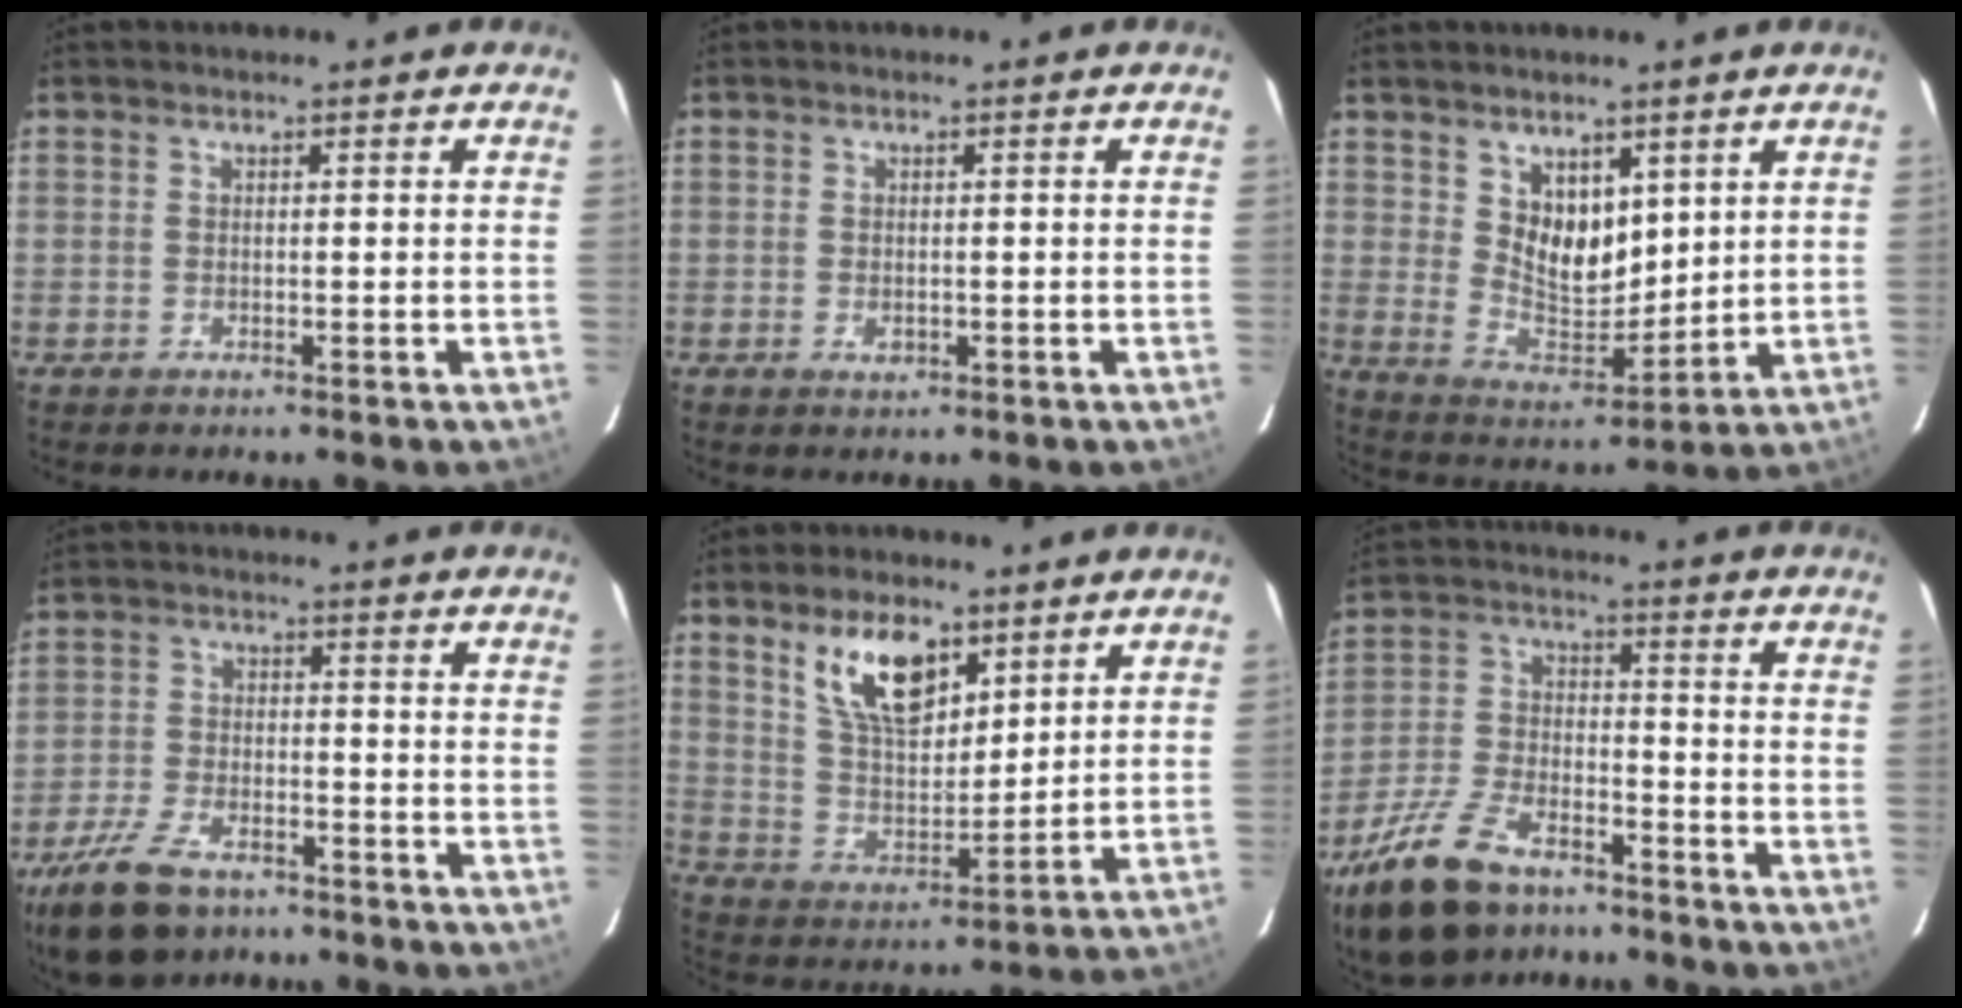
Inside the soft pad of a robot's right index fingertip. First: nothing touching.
{"total": 1.5, "force": [-0.4, 1.1, 1.0], "torque": [-0.017, -0.001, -0.006]}
{"total": 9.4, "force": [4.4, 6.2, 5.6], "torque": [-0.089, -0.006, 0.095]}
{"total": 12.3, "force": [-8.7, 6.0, 6.4], "torque": [-0.160, -0.008, -0.159]}
{"total": 12.3, "force": [7.2, 5.8, 8.1], "torque": [-0.143, 0.005, 0.144]}
{"total": 17.2, "force": [-12.1, 7.9, 9.3], "torque": [-0.208, -0.012, -0.221]}